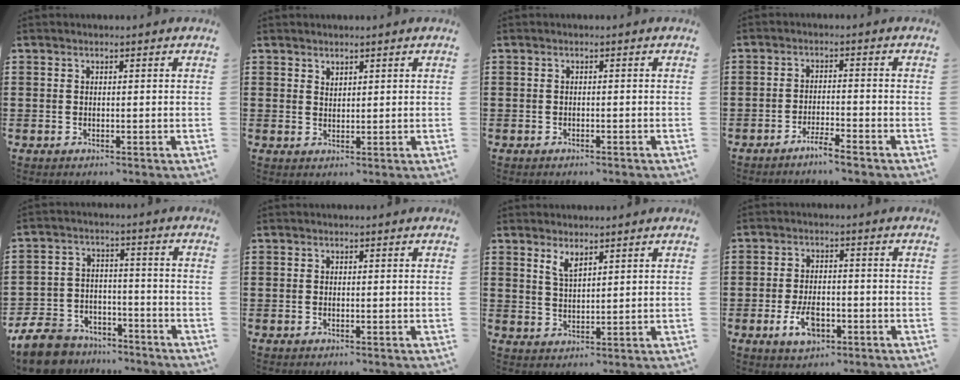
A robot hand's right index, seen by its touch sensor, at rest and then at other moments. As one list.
[{"total": 1.4, "force": [1.3, 0.4, 0.0], "torque": [-0.001, 0.001, 0.026]}, {"total": 0.6, "force": [-0.6, 0.0, 0.2], "torque": [-0.006, -0.004, -0.011]}, {"total": 3.0, "force": [-2.8, -0.3, 1.1], "torque": [-0.027, -0.001, -0.057]}, {"total": 9.0, "force": [-8.2, 2.9, 2.3], "torque": [-0.064, 0.025, -0.164]}, {"total": 0.0}, {"total": 2.9, "force": [2.1, 1.0, 1.7], "torque": [-0.037, 0.003, 0.038]}, {"total": 5.0, "force": [-2.4, 2.5, 3.7], "torque": [-0.081, 0.001, -0.047]}]